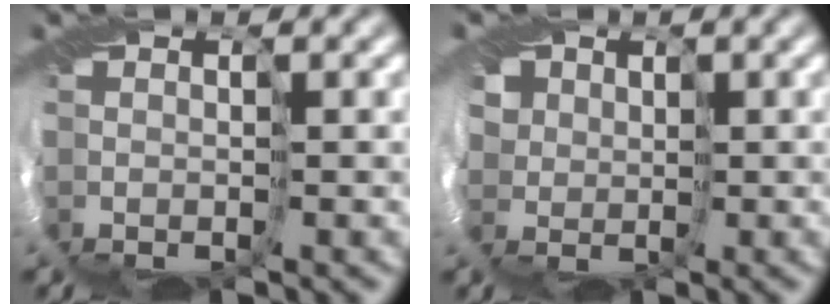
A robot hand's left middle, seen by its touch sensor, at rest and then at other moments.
{"total": 6.3, "force": [3.1, 5.0, 2.5], "torque": [-0.055, 0.018, 0.036]}